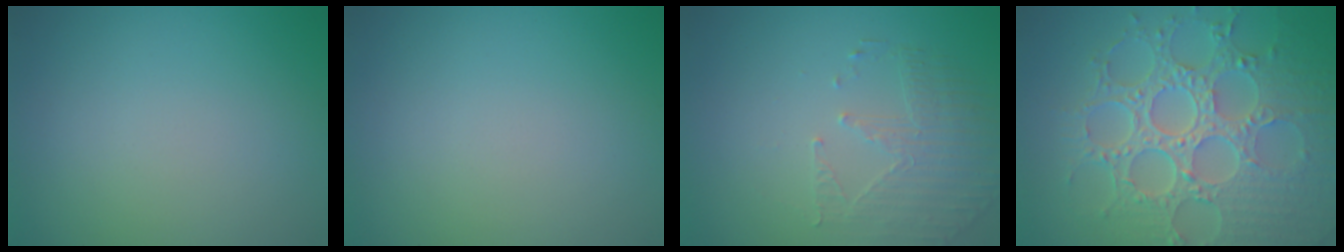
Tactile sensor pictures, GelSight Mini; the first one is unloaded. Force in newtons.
{"total": 0.0}
{"total": 1.9, "press": 1.5, "slide": 1.2}
{"total": 8.9, "press": 6.6, "slide": 6.0}